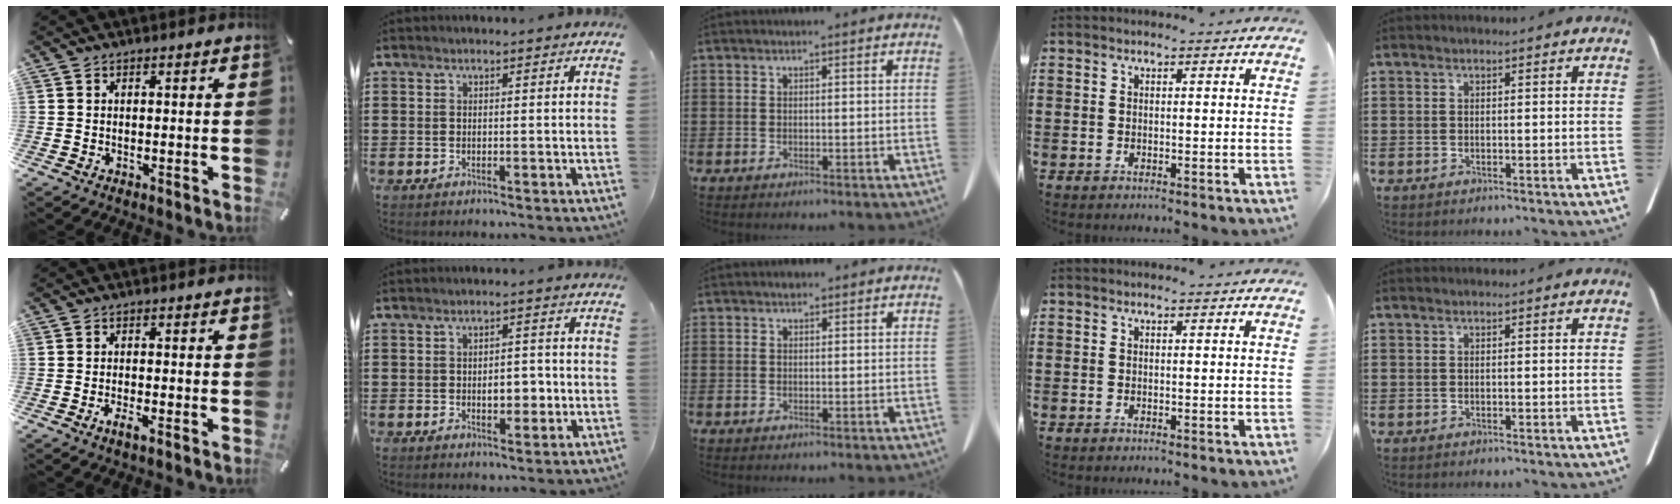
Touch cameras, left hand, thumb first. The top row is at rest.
{"thumb": {"total": 2.4, "force": [-1.3, 0.7, 2.0], "torque": [-0.032, 0.003, -0.022]}, "index": {"total": 4.4, "force": [-0.7, 2.4, 3.6], "torque": [-0.054, 0.000, -0.020]}, "middle": {"total": 0.7, "force": [0.4, 0.4, 0.2], "torque": [-0.006, 0.002, 0.009]}}